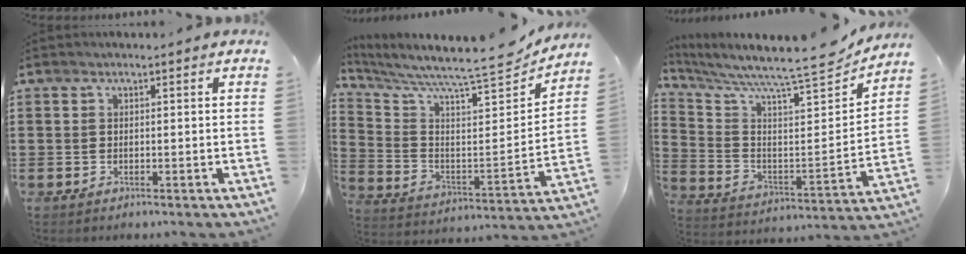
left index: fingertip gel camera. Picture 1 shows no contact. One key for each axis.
{"total": 7.4, "fx": 6.9, "fy": 0.3, "fz": 2.8, "tx": -0.085, "ty": -0.071, "tz": 0.105}
{"total": 7.9, "fx": 7.2, "fy": 0.3, "fz": 3.1, "tx": -0.094, "ty": -0.072, "tz": 0.109}